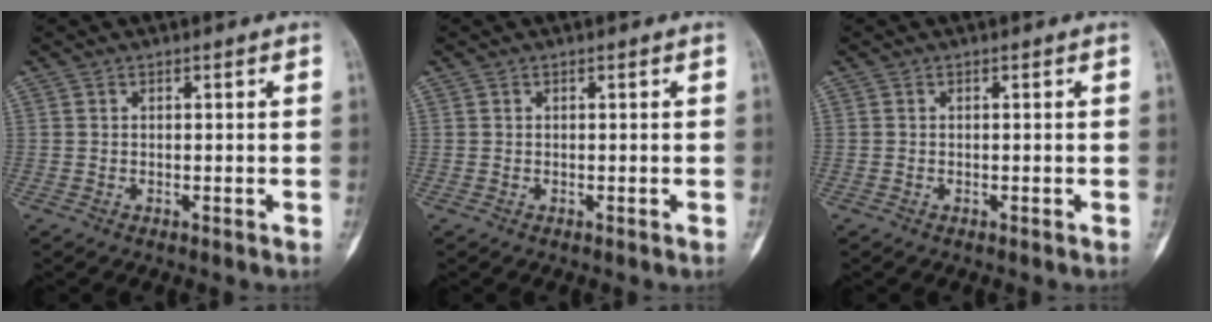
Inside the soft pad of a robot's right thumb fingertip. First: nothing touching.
{"total": 0.0}
{"total": 0.0}